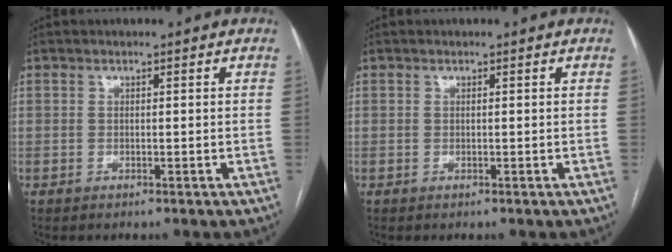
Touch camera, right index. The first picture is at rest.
{"total": 0.0}